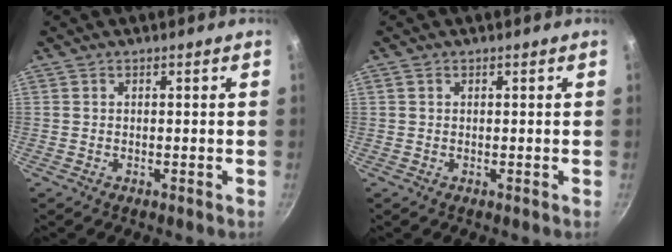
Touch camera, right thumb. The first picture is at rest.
{"total": 0.6, "force": [0.2, 0.5, 0.3], "torque": [-0.005, 0.002, 0.003]}